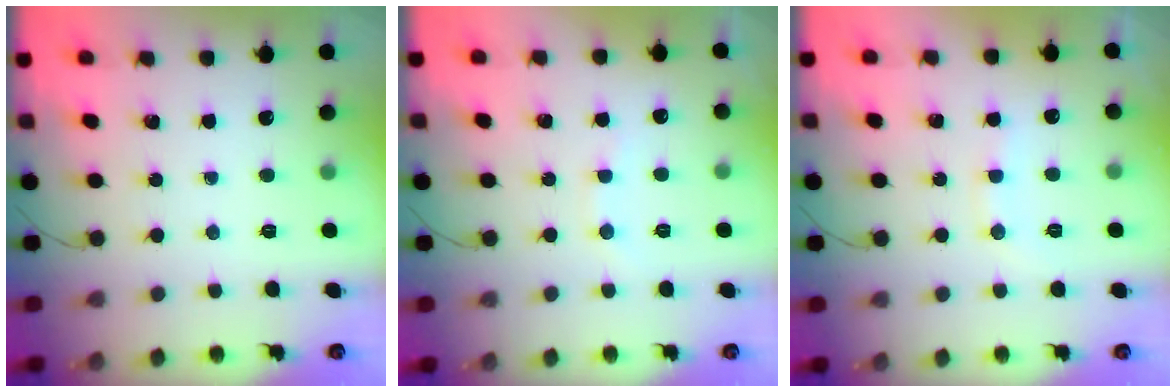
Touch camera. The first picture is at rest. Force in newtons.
{"total": 5.4, "press": 5.4, "slide": 0.7}
{"total": 7.9, "press": 7.9, "slide": 1.0}